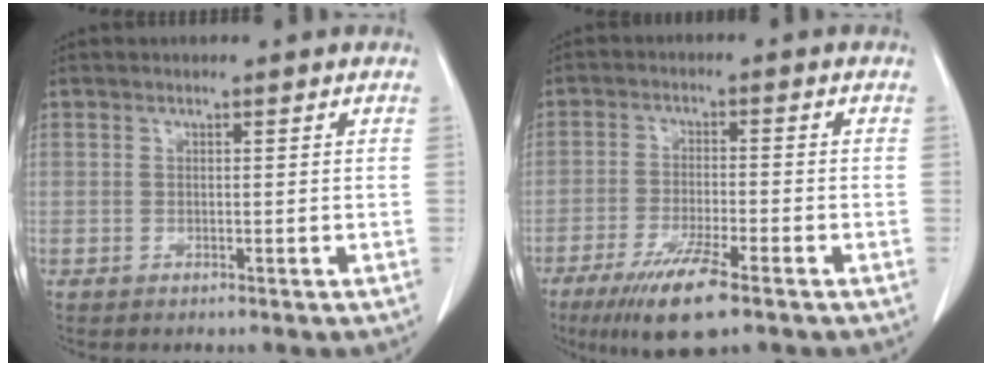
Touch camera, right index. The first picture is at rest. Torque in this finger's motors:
{"motor_torque": [0.52, -0.35, 0.25, 0.07]}